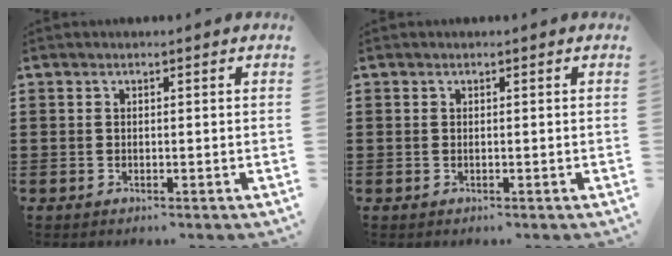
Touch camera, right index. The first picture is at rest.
{"total": 0.0}